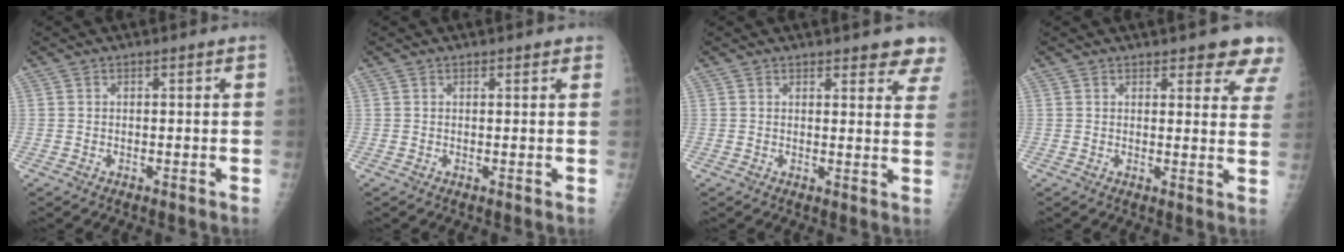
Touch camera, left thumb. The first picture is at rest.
{"total": 0.9, "force": [0.8, 0.3, 0.3], "torque": [0.001, -0.002, 0.008]}
{"total": 7.2, "force": [6.1, 2.2, 3.1], "torque": [0.003, -0.027, 0.055]}
{"total": 8.3, "force": [6.8, 2.7, 4.0], "torque": [-0.008, -0.032, 0.063]}